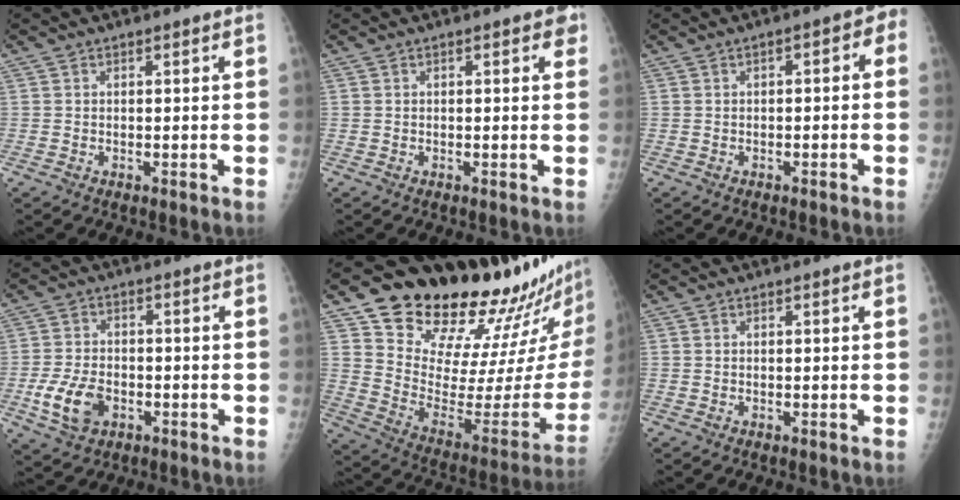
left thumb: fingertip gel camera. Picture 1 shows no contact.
{"total": 2.0, "force": [1.0, 0.9, 1.5], "torque": [-0.004, 0.001, 0.007]}
{"total": 3.2, "force": [-0.6, 1.7, 2.6], "torque": [-0.018, 0.026, -0.016]}
{"total": 8.0, "force": [-2.6, 5.4, 5.3], "torque": [-0.100, 0.007, -0.046]}
{"total": 28.3, "force": [23.9, 7.6, 13.1], "torque": [-0.160, -0.177, 0.342]}
{"total": 0.0}